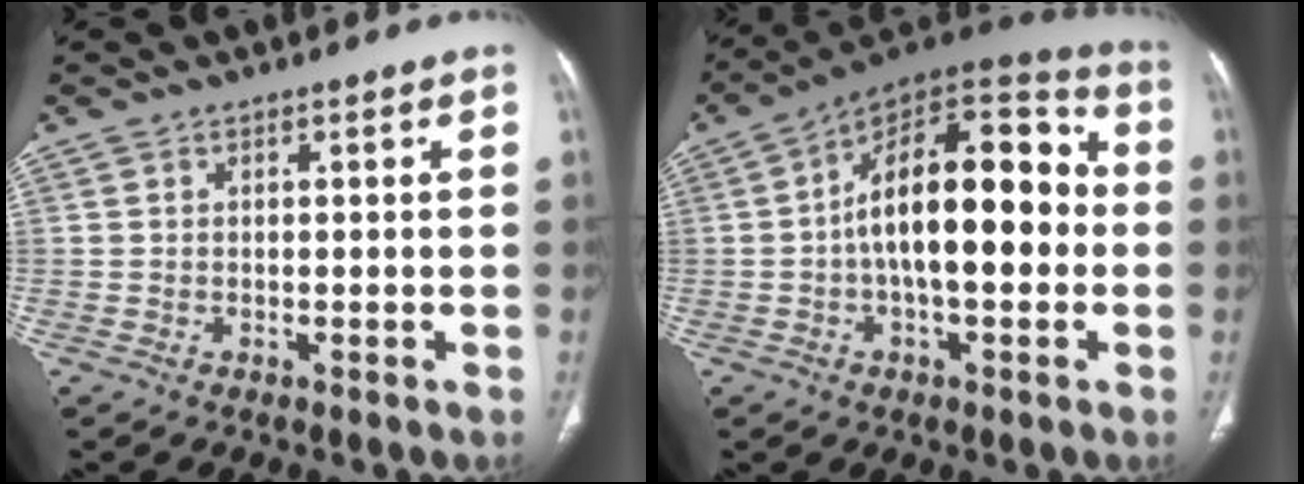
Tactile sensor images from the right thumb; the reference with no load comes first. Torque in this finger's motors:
{"motor_torque": [0.63, 0.80, 1.14, 0.23, 0.20]}